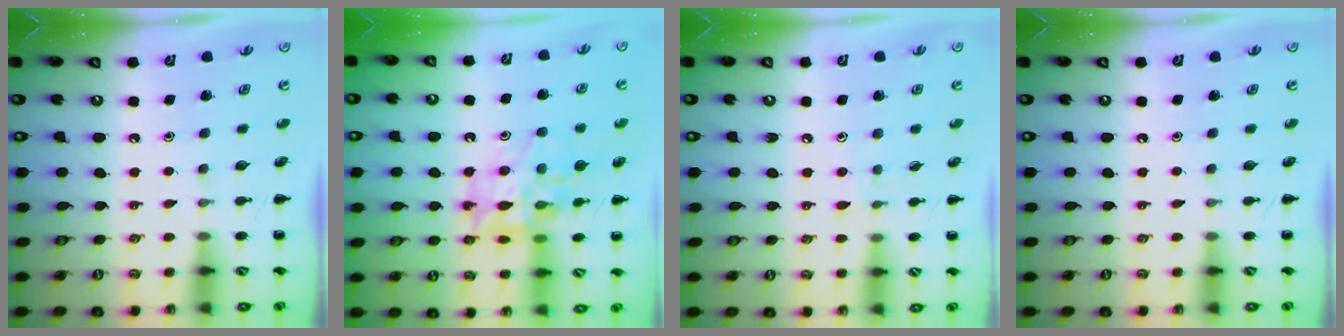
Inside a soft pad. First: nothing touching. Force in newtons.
{"total": 13.4, "press": 13.3, "slide": 2.0}
{"total": 4.4, "press": 4.0, "slide": 1.9}
{"total": 0.0}